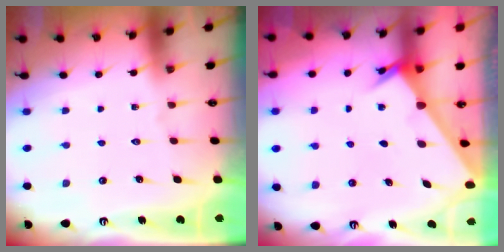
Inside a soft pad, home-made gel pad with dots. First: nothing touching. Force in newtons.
{"total": 2.1, "press": 2.1, "slide": 0.3}